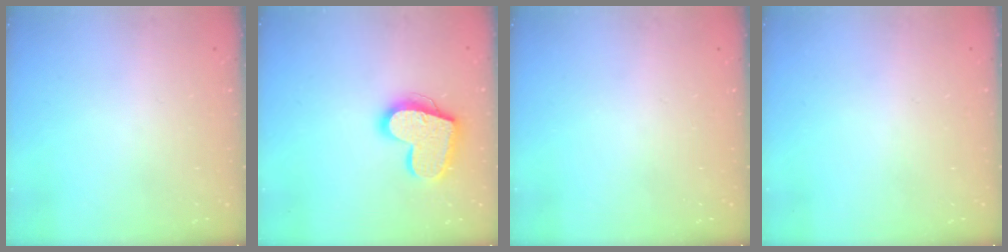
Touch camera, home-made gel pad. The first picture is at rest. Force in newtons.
{"total": 17.9, "press": 17.9, "slide": 1.3}
{"total": 0.0}
{"total": 0.6, "press": 0.6, "slide": 0.2}